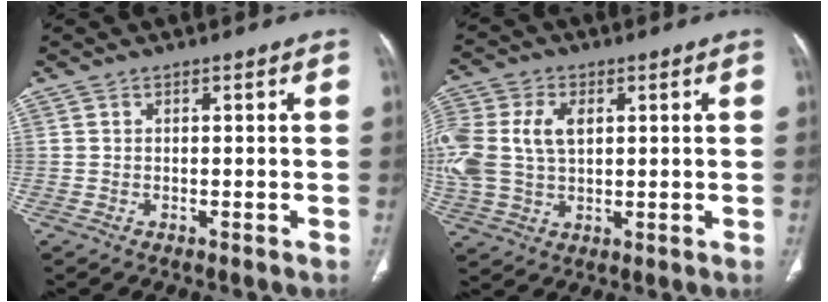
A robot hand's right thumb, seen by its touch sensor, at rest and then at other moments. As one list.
[{"total": 17.9, "force": [3.1, 12.3, 12.6], "torque": [-0.321, 0.019, 0.067]}]